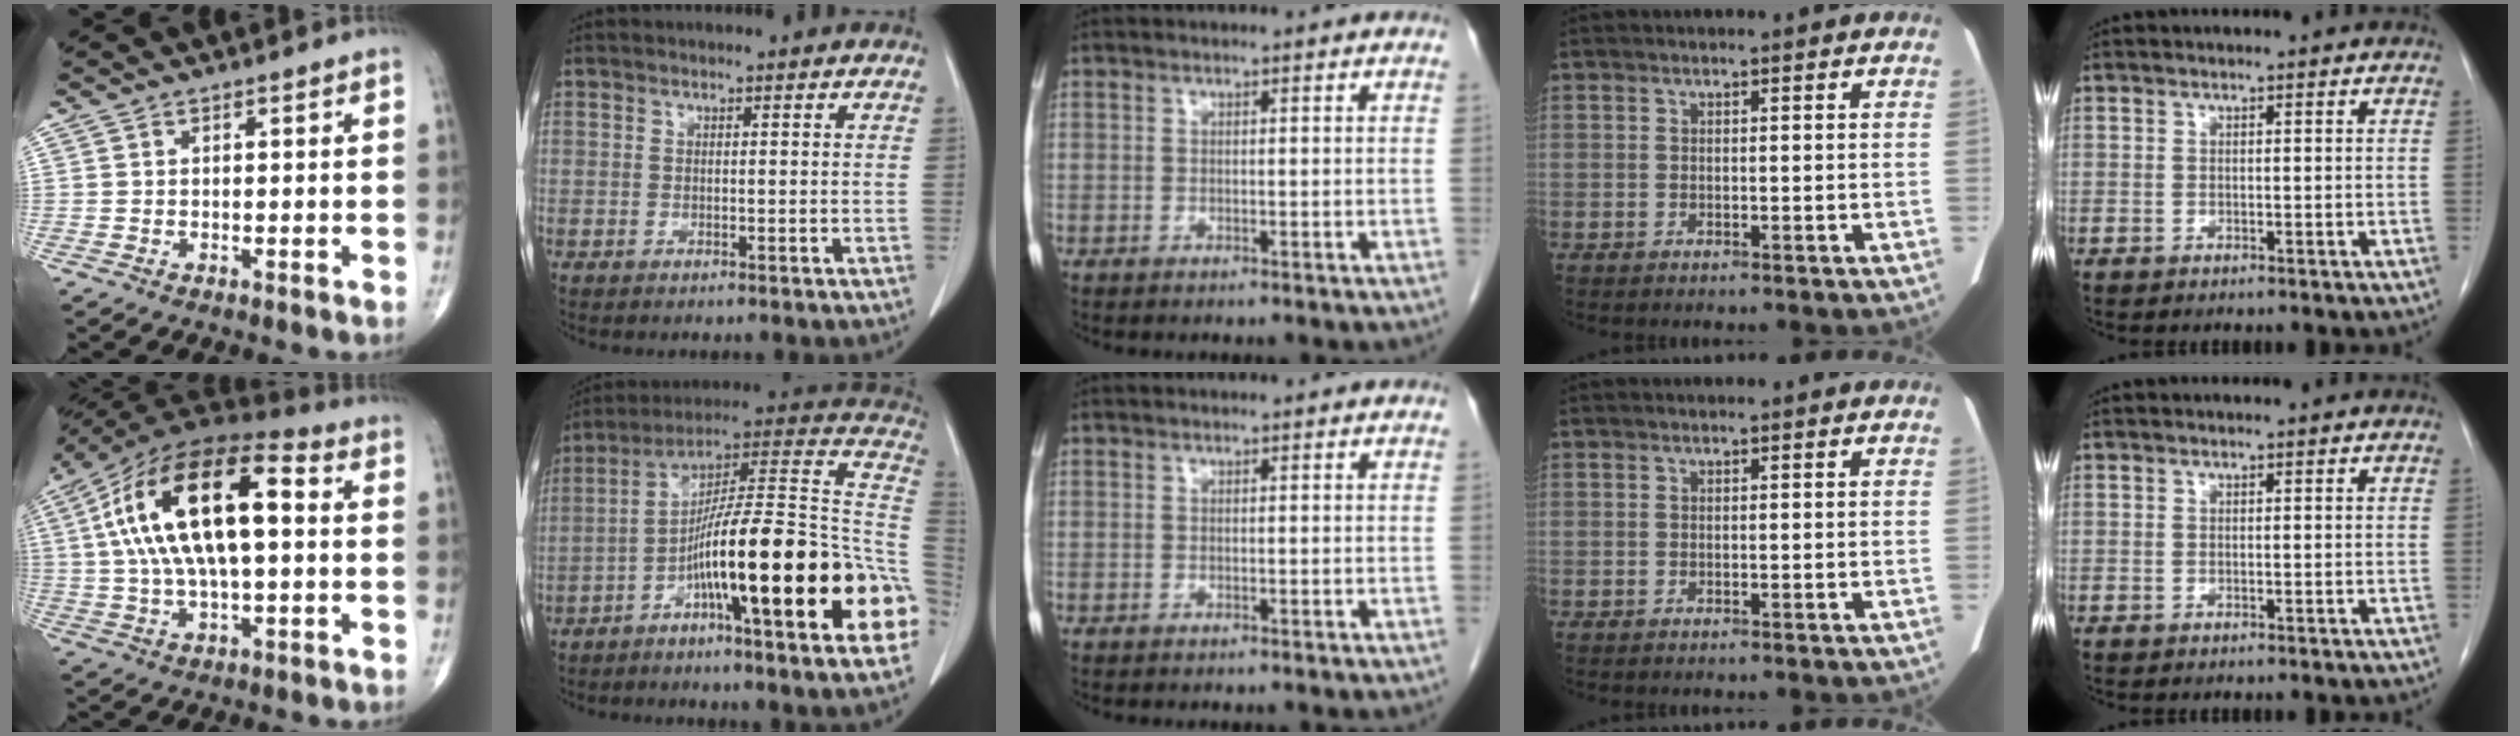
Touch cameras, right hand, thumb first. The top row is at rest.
{"thumb": {"total": 22.5, "force": [3.1, 9.9, 20.0], "torque": [-0.371, 0.033, 0.041]}, "index": {"total": 27.4, "force": [-8.3, 1.2, 26.1], "torque": [-0.306, 0.004, -0.143]}}